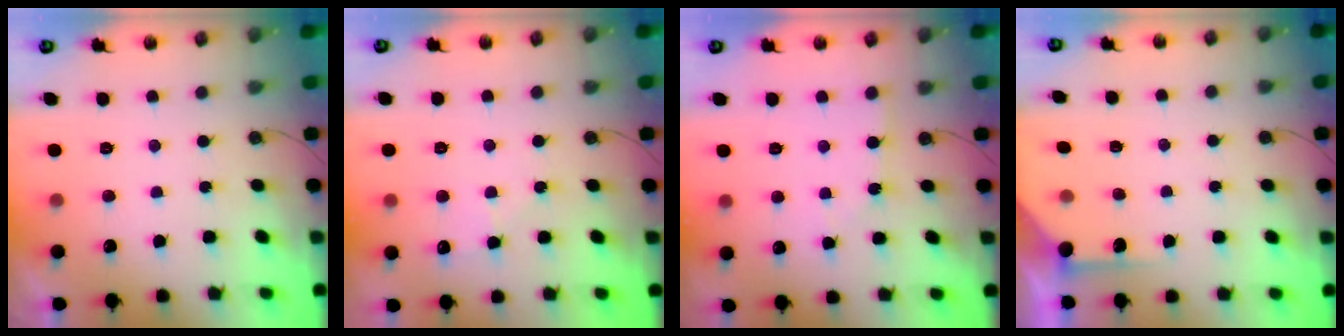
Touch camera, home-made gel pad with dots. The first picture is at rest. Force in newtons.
{"total": 6.6, "press": 6.5, "slide": 0.9}
{"total": 2.3, "press": 2.3, "slide": 0.3}
{"total": 3.7, "press": 3.7, "slide": 0.3}